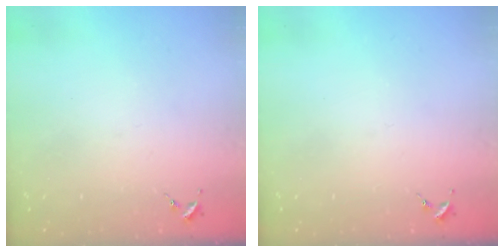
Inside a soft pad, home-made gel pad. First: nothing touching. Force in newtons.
{"total": 0.0}